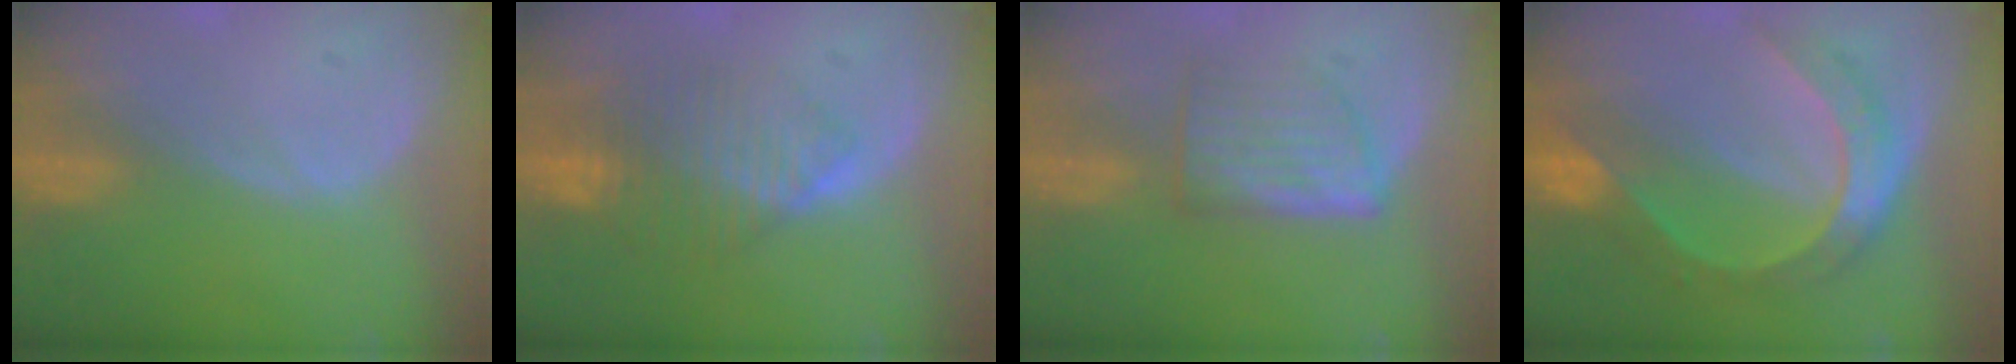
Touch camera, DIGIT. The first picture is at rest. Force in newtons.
{"total": 8.4, "press": 7.3, "slide": 4.1}
{"total": 5.6, "press": 5.6, "slide": 0.8}
{"total": 8.3, "press": 8.2, "slide": 0.8}